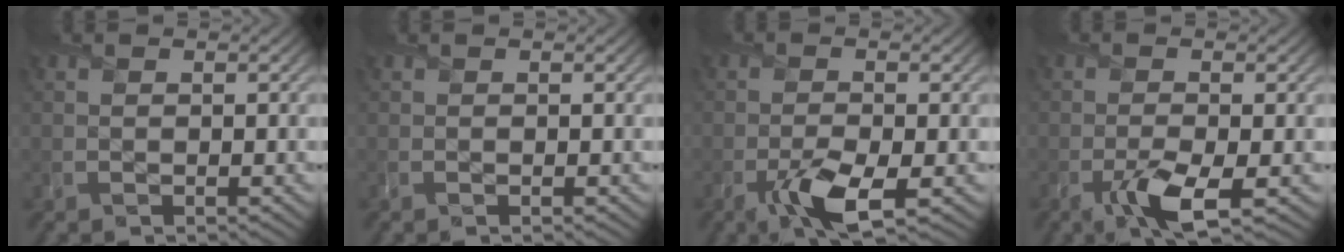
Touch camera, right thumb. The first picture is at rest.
{"total": 0.0}
{"total": 5.1, "force": [-2.5, 1.8, 4.1], "torque": [-0.083, -0.009, -0.049]}
{"total": 4.4, "force": [-2.1, 1.2, 3.7], "torque": [-0.076, -0.008, -0.041]}